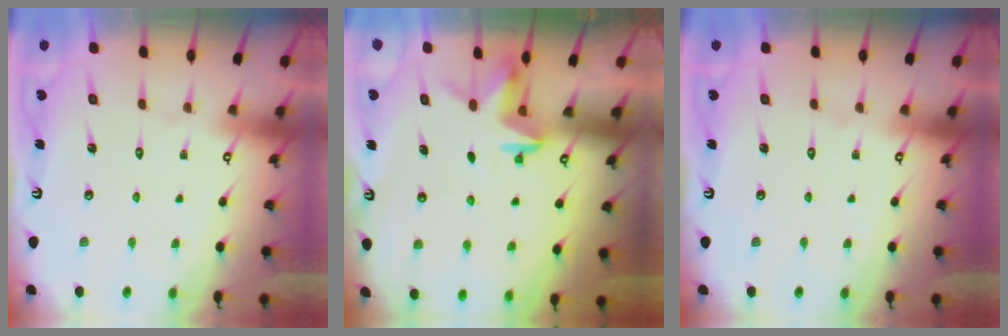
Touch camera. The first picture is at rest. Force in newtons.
{"total": 3.4, "press": 3.4, "slide": 0.3}
{"total": 0.0}